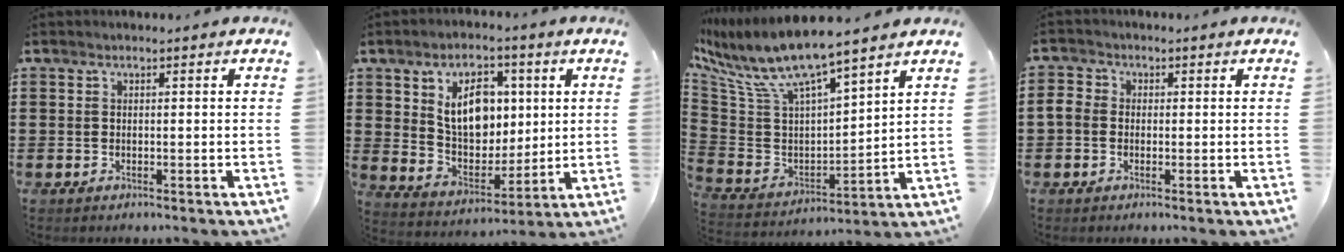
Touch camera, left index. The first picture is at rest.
{"total": 10.1, "force": [3.3, 7.0, 6.6], "torque": [-0.121, 0.006, 0.055]}
{"total": 9.5, "force": [7.4, 2.0, 5.7], "torque": [-0.149, -0.055, 0.126]}
{"total": 2.2, "force": [-0.6, 1.9, 1.0], "torque": [-0.037, 0.002, -0.019]}